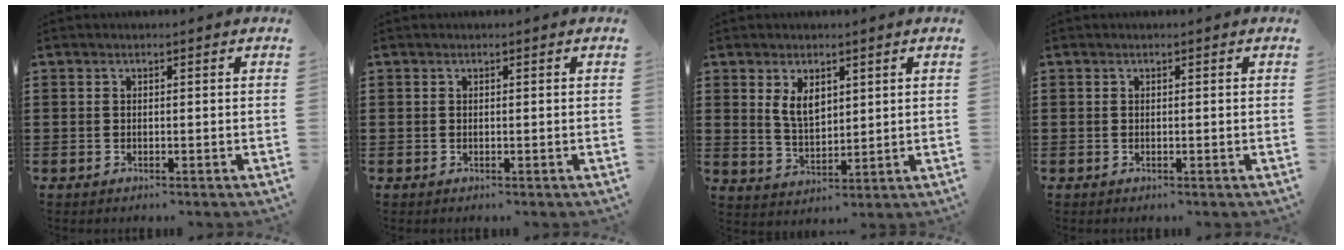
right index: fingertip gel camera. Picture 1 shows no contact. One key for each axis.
{"total": 0.0}
{"total": 4.5, "fx": 2.1, "fy": 2.5, "fz": 3.1, "tx": -0.060, "ty": 0.003, "tz": 0.037}
{"total": 0.0}